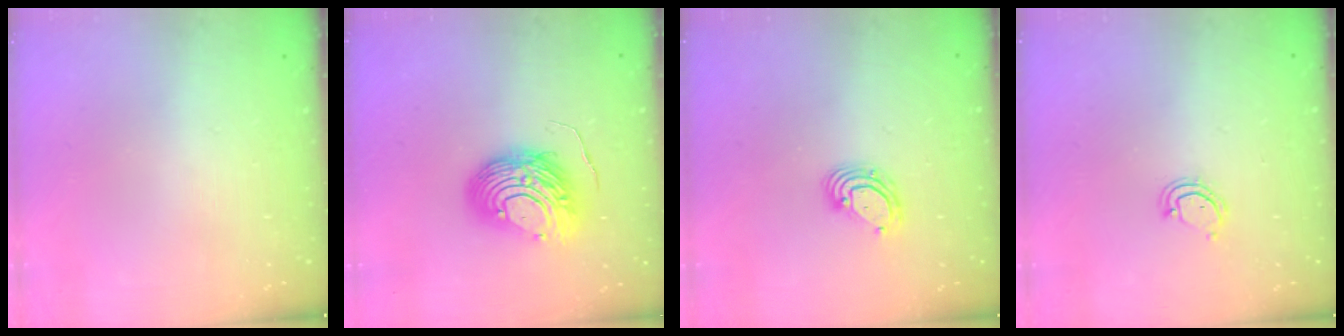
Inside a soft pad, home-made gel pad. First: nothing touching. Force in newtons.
{"total": 10.4, "press": 10.3, "slide": 1.1}
{"total": 5.6, "press": 5.6, "slide": 0.7}
{"total": 4.0, "press": 4.0, "slide": 0.3}